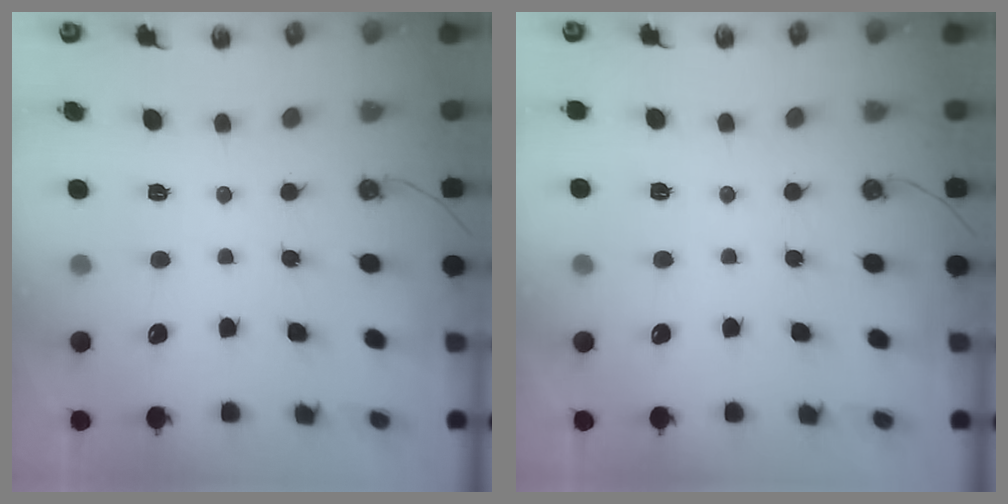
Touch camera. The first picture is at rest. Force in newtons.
{"total": 2.1, "press": 2.1, "slide": 0.4}